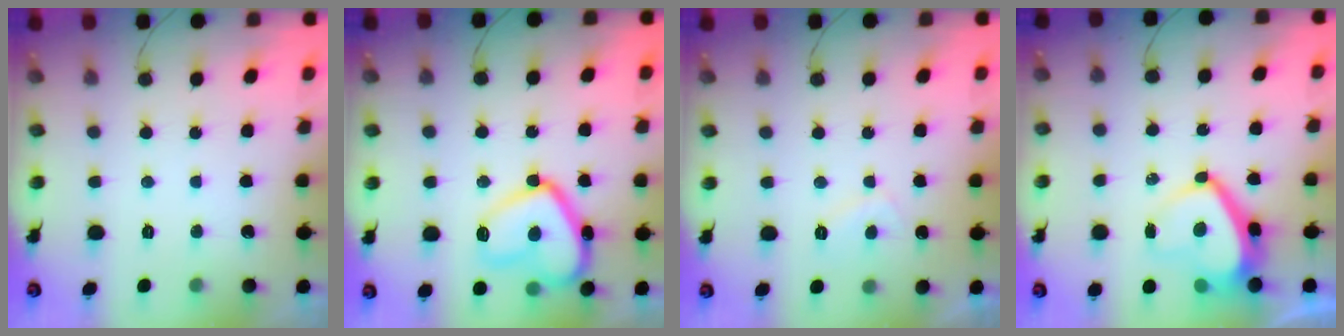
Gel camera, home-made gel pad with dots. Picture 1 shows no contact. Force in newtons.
{"total": 15.4, "press": 15.3, "slide": 1.4}
{"total": 2.7, "press": 2.6, "slide": 0.8}
{"total": 9.3, "press": 9.3, "slide": 1.0}